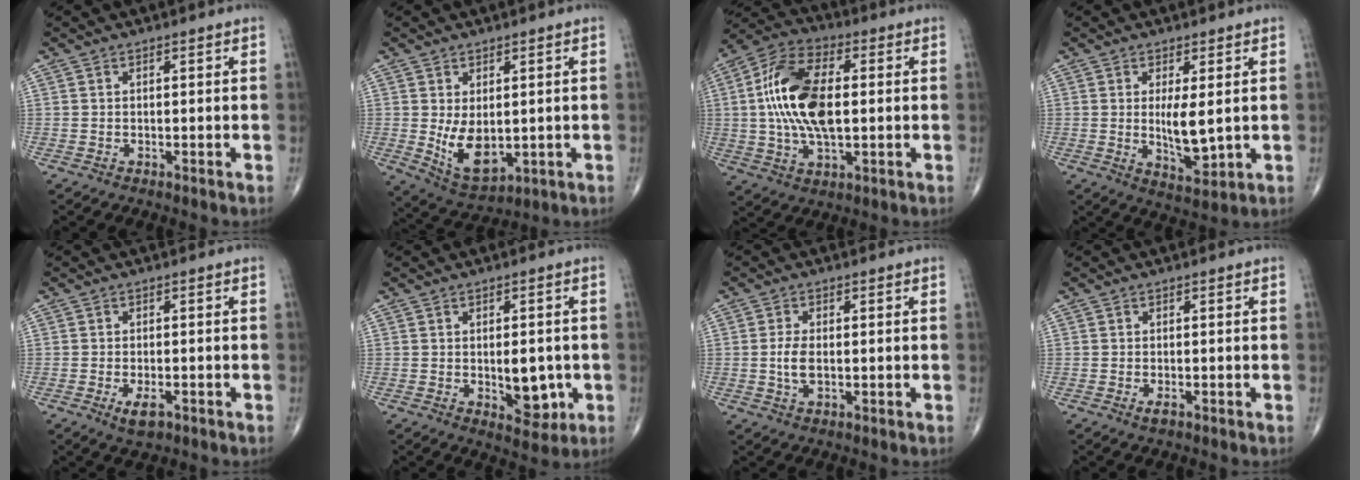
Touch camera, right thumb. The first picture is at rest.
{"total": 8.5, "force": [-0.1, 4.8, 6.9], "torque": [-0.104, -0.018, 0.020]}
{"total": 17.0, "force": [1.1, 8.6, 14.6], "torque": [-0.292, 0.014, 0.017]}
{"total": 6.8, "force": [0.6, 2.2, 6.3], "torque": [-0.107, -0.022, 0.020]}
{"total": 3.4, "force": [-1.5, 1.5, 2.6], "torque": [-0.045, -0.003, -0.022]}
{"total": 7.0, "force": [-1.0, 3.9, 5.8], "torque": [-0.053, -0.008, -0.002]}
{"total": 3.6, "force": [-0.1, 1.8, 3.1], "torque": [-0.067, -0.003, -0.003]}
{"total": 1.2, "force": [-0.6, 0.5, 1.0], "torque": [-0.019, -0.003, -0.011]}